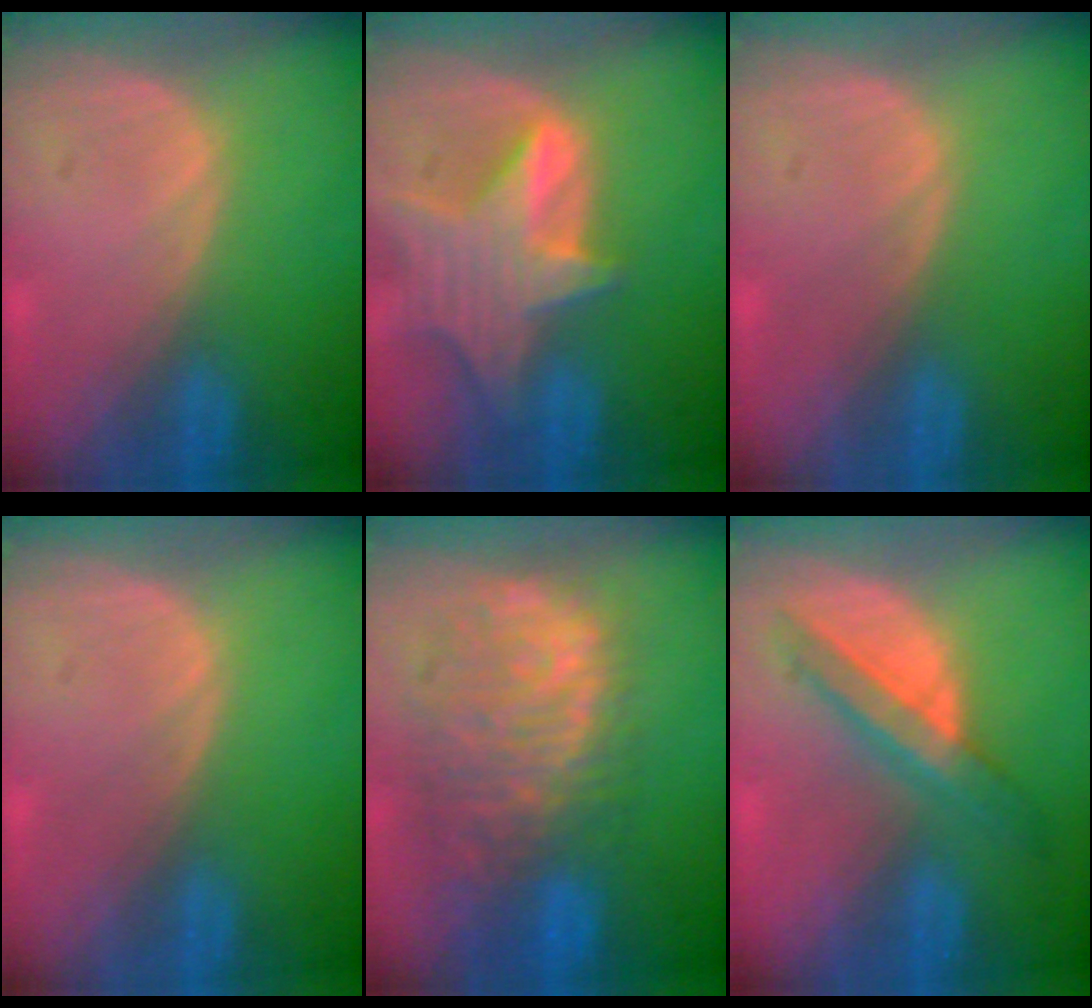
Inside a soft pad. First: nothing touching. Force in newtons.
{"total": 8.5, "press": 7.6, "slide": 3.9}
{"total": 0.0}
{"total": 0.0}
{"total": 11.8, "press": 9.8, "slide": 6.6}
{"total": 5.7, "press": 5.7, "slide": 0.3}